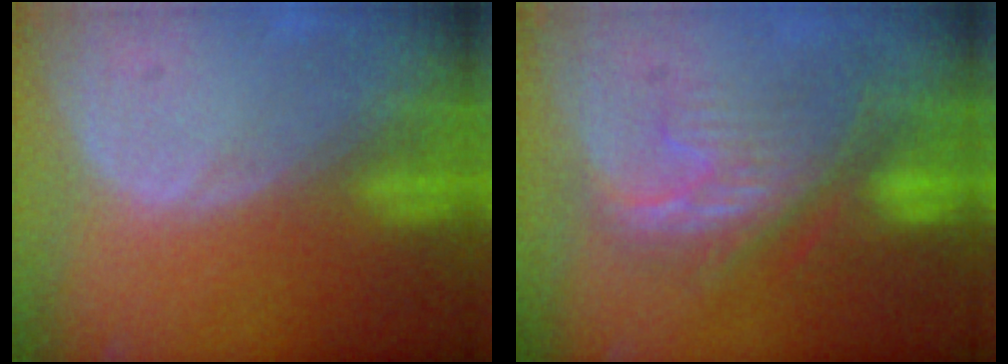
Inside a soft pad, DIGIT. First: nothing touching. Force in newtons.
{"total": 8.7, "press": 8.3, "slide": 2.6}